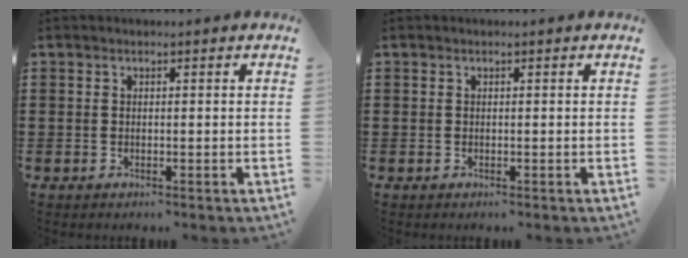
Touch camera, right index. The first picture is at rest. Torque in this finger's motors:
{"motor_torque": [-0.20, 0.20, 0.00, 0.00]}